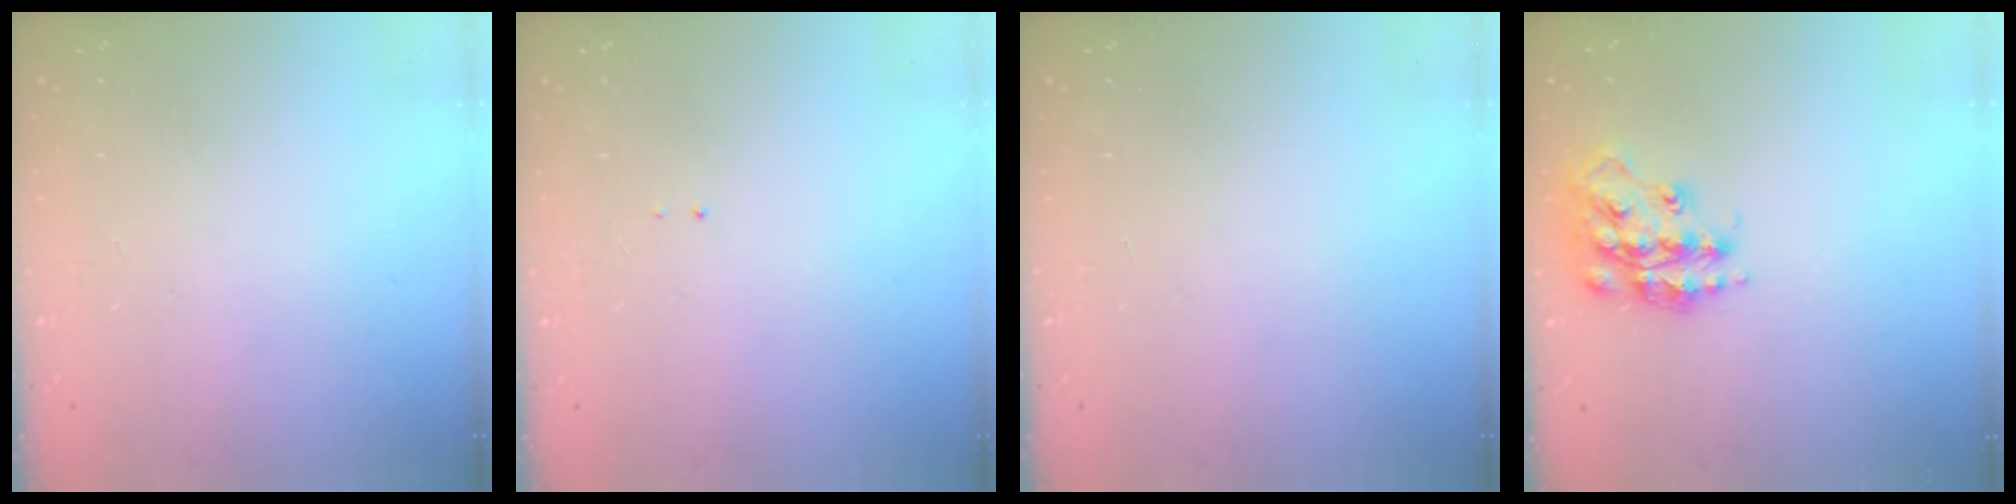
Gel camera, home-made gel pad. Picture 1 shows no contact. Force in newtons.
{"total": 0.7, "press": 0.7, "slide": 0.1}
{"total": 0.0}
{"total": 15.9, "press": 15.8, "slide": 1.0}